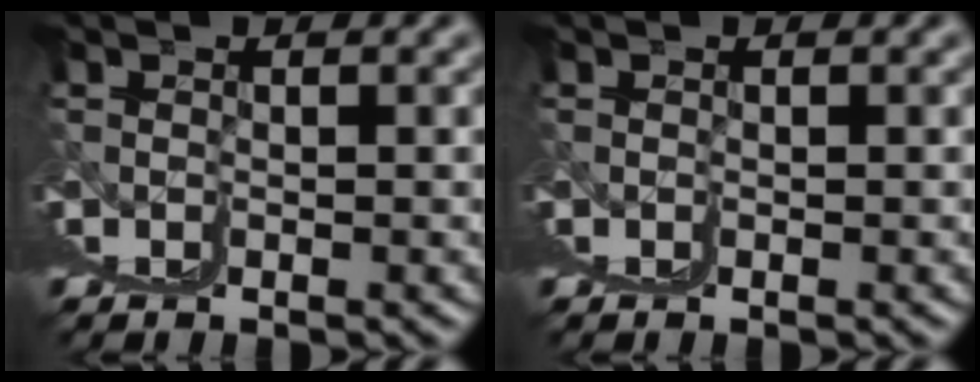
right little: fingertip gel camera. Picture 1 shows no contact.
{"total": 0.0}